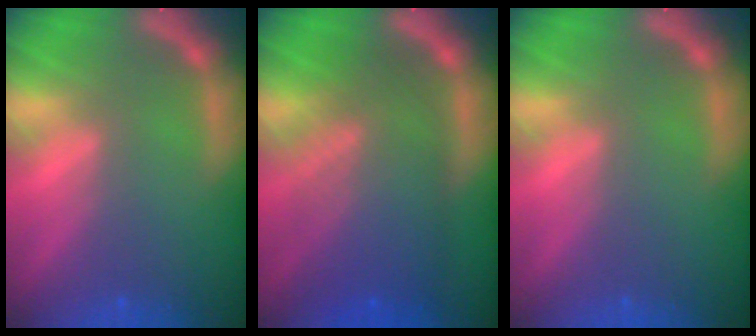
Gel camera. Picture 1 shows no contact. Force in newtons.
{"total": 9.1}
{"total": 0.0}